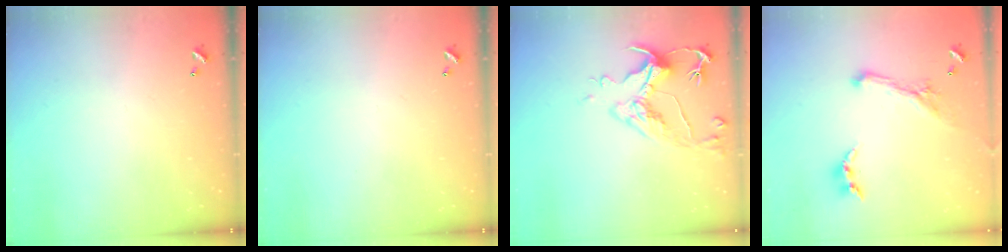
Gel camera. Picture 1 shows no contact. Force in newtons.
{"total": 0.0}
{"total": 6.6, "press": 6.5, "slide": 1.5}
{"total": 1.8, "press": 1.7, "slide": 0.4}